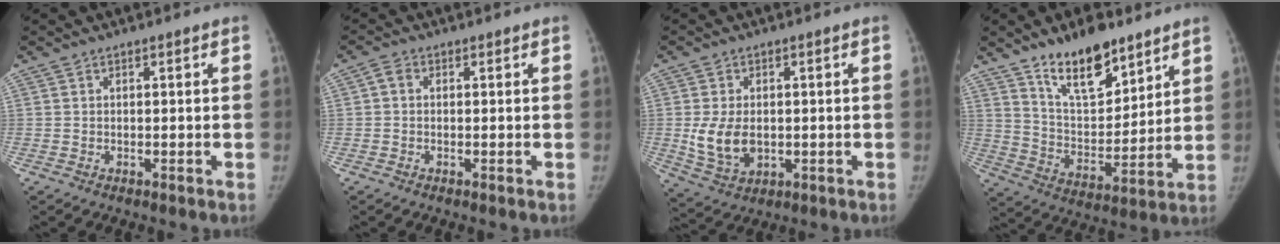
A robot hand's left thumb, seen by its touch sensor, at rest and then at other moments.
{"total": 1.8, "force": [0.4, 1.4, 1.1], "torque": [-0.014, 0.004, 0.002]}
{"total": 8.3, "force": [-0.2, 5.7, 6.1], "torque": [-0.104, -0.010, 0.010]}
{"total": 15.6, "force": [10.9, 6.7, 8.9], "torque": [-0.105, -0.075, 0.197]}